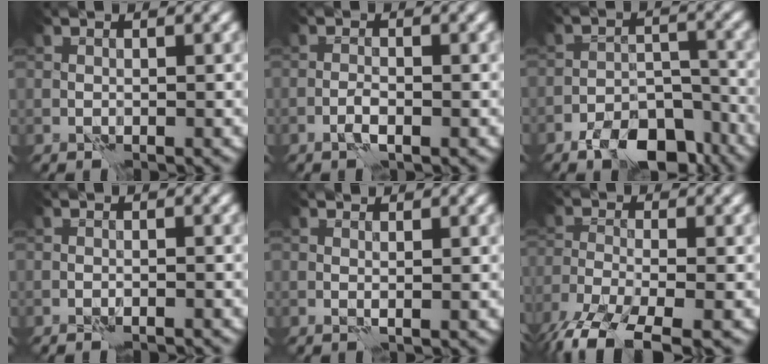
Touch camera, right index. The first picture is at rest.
{"total": 1.1, "force": [-0.4, 0.2, 1.0], "torque": [-0.021, 0.002, -0.010]}
{"total": 7.1, "force": [-5.2, 3.1, 3.8], "torque": [-0.049, -0.002, -0.090]}
{"total": 1.6, "force": [-1.6, 0.0, 0.4], "torque": [-0.012, 0.008, -0.020]}
{"total": 0.8, "force": [0.6, 0.3, 0.5], "torque": [-0.015, 0.001, 0.008]}
{"total": 7.4, "force": [-5.2, 2.2, 4.8], "torque": [-0.100, -0.021, -0.104]}